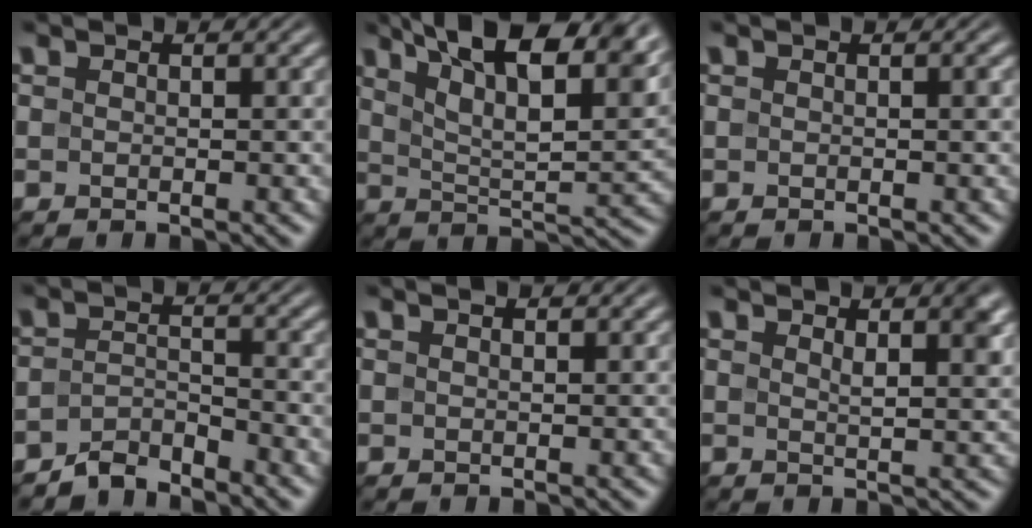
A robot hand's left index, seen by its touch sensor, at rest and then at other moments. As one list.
[{"total": 13.8, "force": [8.8, 4.9, 9.5], "torque": [-0.143, 0.024, 0.111]}, {"total": 0.6, "force": [0.1, 0.0, 0.6], "torque": [-0.008, 0.003, 0.001]}, {"total": 2.7, "force": [-2.6, 0.6, 0.7], "torque": [-0.011, 0.006, -0.055]}, {"total": 1.2, "force": [0.9, 0.3, 0.7], "torque": [-0.009, -0.002, 0.006]}, {"total": 3.2, "force": [1.7, 0.9, 2.5], "torque": [-0.025, 0.001, 0.024]}]